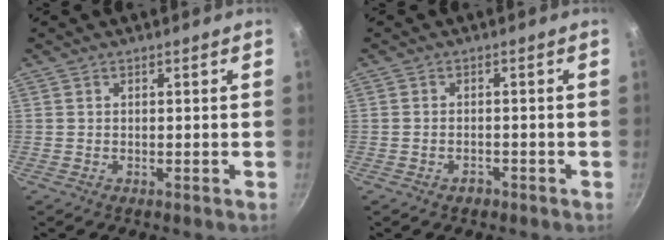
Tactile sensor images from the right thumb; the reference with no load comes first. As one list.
[{"total": 1.7, "force": [-1.1, 1.1, 0.7], "torque": [-0.008, 0.012, -0.014]}]